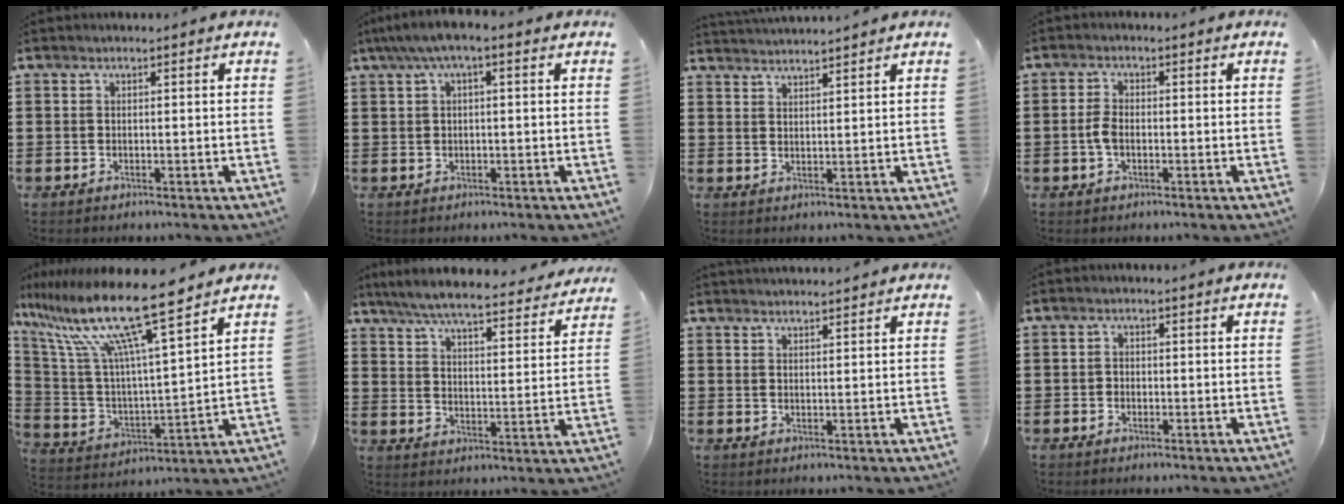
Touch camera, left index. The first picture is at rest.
{"total": 2.7, "force": [-0.3, 0.6, 2.7], "torque": [-0.053, 0.001, -0.011]}
{"total": 2.2, "force": [2.1, -0.4, -0.1], "torque": [-0.005, -0.007, 0.041]}
{"total": 2.9, "force": [-0.6, 1.4, 2.4], "torque": [-0.069, -0.005, -0.019]}
{"total": 14.5, "force": [11.0, 0.5, 9.5], "torque": [-0.225, -0.074, 0.181]}
{"total": 6.6, "force": [6.2, 0.0, 2.4], "torque": [-0.075, -0.042, 0.105]}
{"total": 1.7, "force": [1.7, -0.1, 0.1], "torque": [-0.005, 0.000, 0.033]}
{"total": 1.0, "force": [-0.6, 0.7, 0.3], "torque": [-0.009, 0.001, -0.014]}